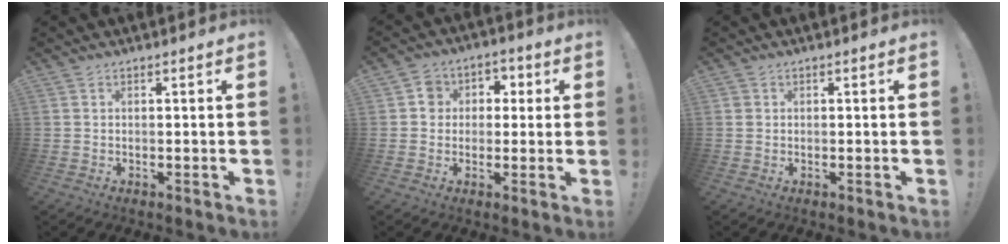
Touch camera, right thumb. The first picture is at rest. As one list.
[{"total": 7.2, "force": [0.0, 6.9, 1.9], "torque": [-0.020, 0.014, 0.002]}, {"total": 1.1, "force": [0.4, 1.0, 0.2], "torque": [-0.005, 0.003, 0.007]}]